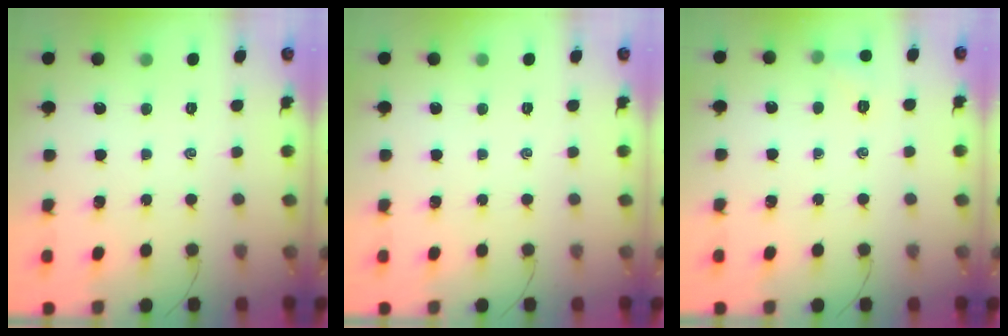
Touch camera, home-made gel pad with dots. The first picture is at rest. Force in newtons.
{"total": 0.0}
{"total": 5.6, "press": 5.4, "slide": 1.5}